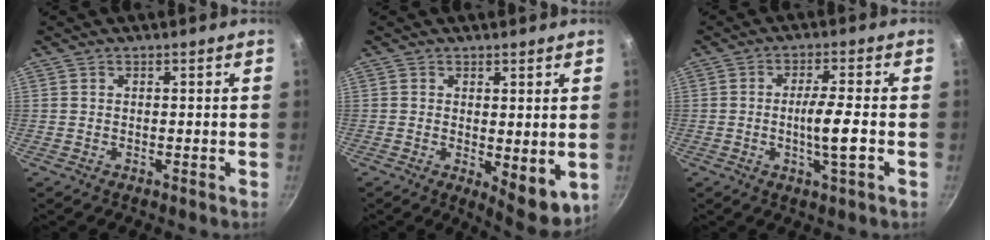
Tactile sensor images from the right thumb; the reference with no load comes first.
{"total": 7.3, "force": [0.0, 3.2, 6.5], "torque": [-0.082, -0.020, 0.006]}
{"total": 6.6, "force": [-1.3, 0.6, 6.4], "torque": [-0.118, 0.008, -0.026]}